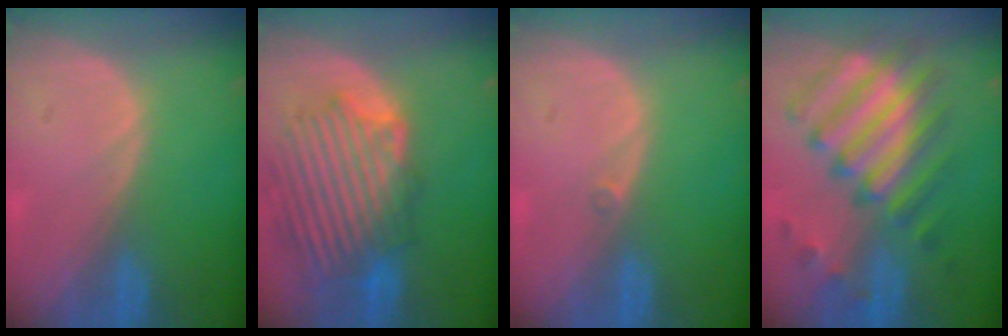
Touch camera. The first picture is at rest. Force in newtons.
{"total": 10.3, "press": 10.0, "slide": 2.3}
{"total": 0.6, "press": 0.5, "slide": 0.3}
{"total": 10.6, "press": 10.2, "slide": 3.1}